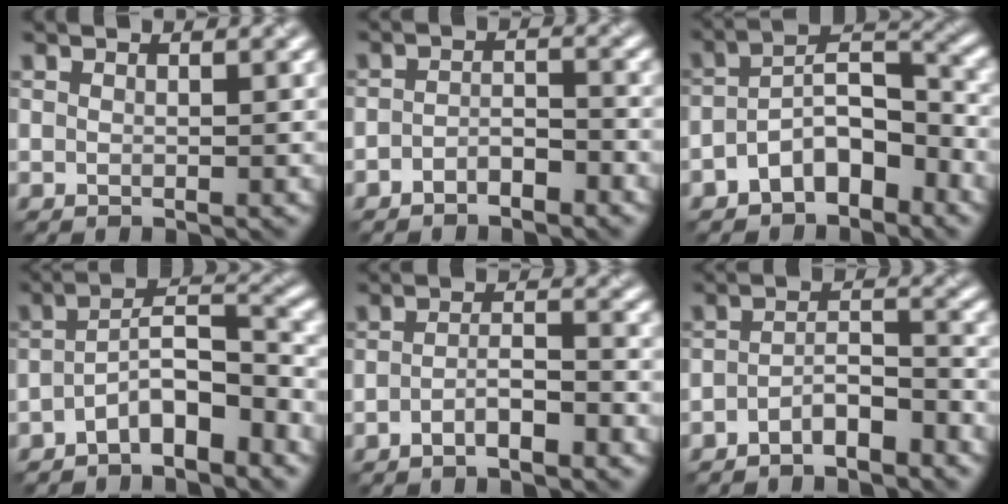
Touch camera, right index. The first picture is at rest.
{"total": 2.1, "force": [-1.5, 0.8, 1.2], "torque": [-0.024, 0.010, -0.032]}
{"total": 6.2, "force": [-3.4, 3.2, 4.1], "torque": [-0.059, 0.019, -0.068]}
{"total": 5.7, "force": [-3.5, 1.7, 4.1], "torque": [-0.072, 0.014, -0.065]}
{"total": 2.7, "force": [-1.5, 0.8, 2.1], "torque": [-0.041, 0.011, -0.030]}
{"total": 3.3, "force": [-2.4, 0.9, 2.0], "torque": [-0.038, 0.009, -0.049]}